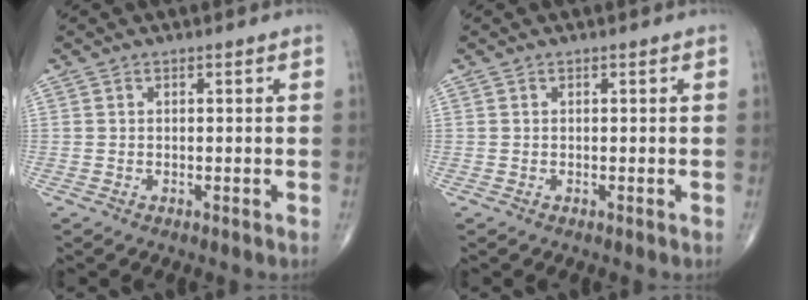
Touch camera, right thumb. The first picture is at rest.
{"total": 0.0}